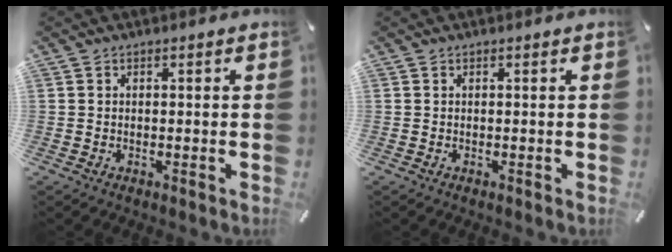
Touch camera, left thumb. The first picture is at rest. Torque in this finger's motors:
{"motor_torque": [-0.02, -0.02, 0.06, -0.07, 0.00]}